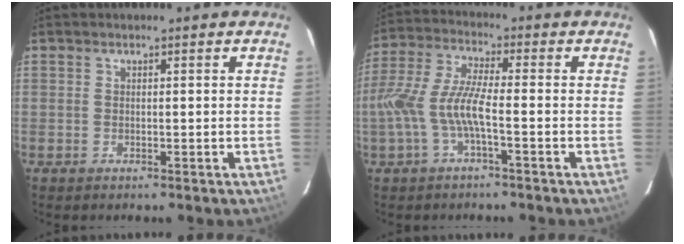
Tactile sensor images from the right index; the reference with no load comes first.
{"total": 9.4, "force": [-2.9, 1.6, 8.8], "torque": [-0.199, 0.001, -0.053]}